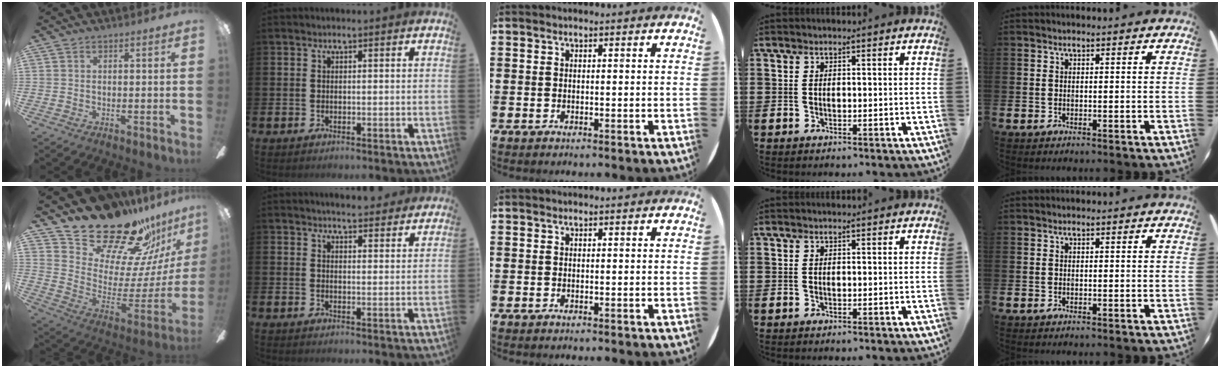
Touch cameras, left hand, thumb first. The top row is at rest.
{"thumb": {"total": 26.5, "force": [22.9, 9.1, 9.7], "torque": [-0.150, -0.183, 0.405]}, "index": {"total": 4.2, "force": [4.2, 0.3, 0.2], "torque": [-0.001, -0.026, 0.075]}}